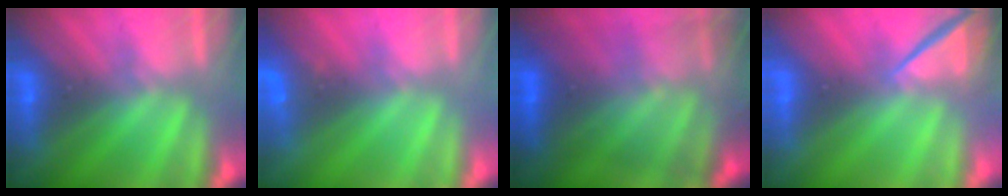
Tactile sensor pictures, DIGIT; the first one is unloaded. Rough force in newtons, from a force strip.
{"total": 3.5}
{"total": 7.1}
{"total": 4.6}